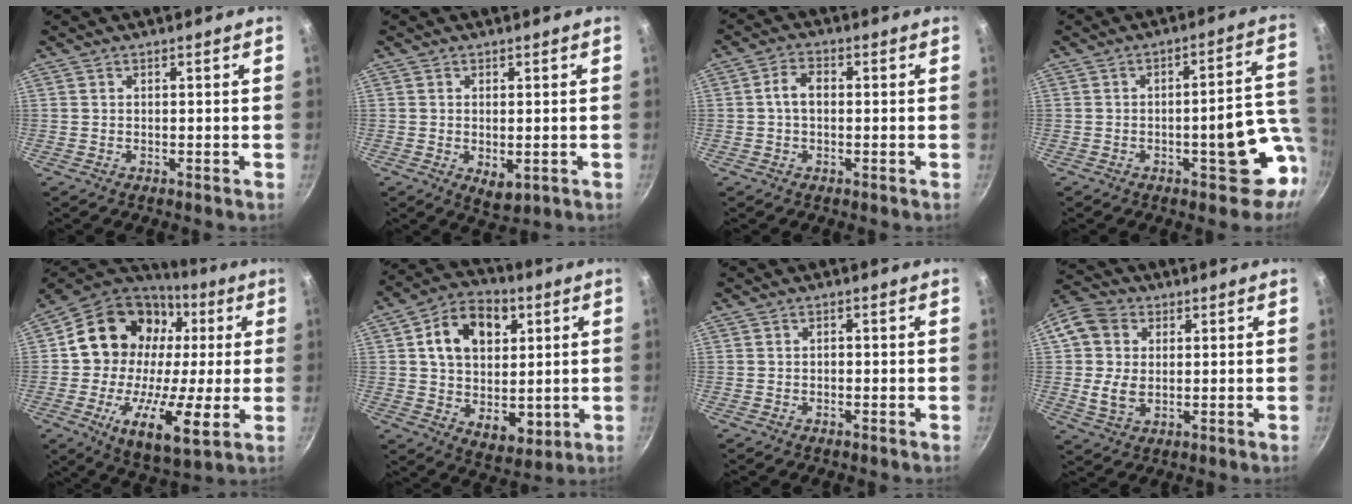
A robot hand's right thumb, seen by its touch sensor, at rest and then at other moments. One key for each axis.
{"total": 4.1, "fx": -0.7, "fy": 2.3, "fz": 3.4, "tx": -0.049, "ty": -0.015, "tz": -0.004}
{"total": 4.2, "fx": 0.1, "fy": 2.7, "fz": 3.1, "tx": -0.055, "ty": 0.014, "tz": -0.005}
{"total": 13.6, "fx": -3.7, "fy": 5.4, "fz": 11.9, "tx": -0.086, "ty": 0.030, "tz": -0.041}
{"total": 24.6, "fx": 0.9, "fy": 17.0, "fz": 17.7, "tx": -0.265, "ty": 0.015, "tz": 0.005}
{"total": 18.2, "fx": 4.4, "fy": 13.6, "fz": 11.2, "tx": -0.141, "ty": -0.009, "tz": 0.078}
{"total": 0.7, "fx": -0.1, "fy": 0.5, "fz": 0.4, "tx": -0.007, "ty": 0.005, "tz": -0.002}
{"total": 10.7, "fx": 1.4, "fy": 8.3, "fz": 6.5, "tx": -0.111, "ty": 0.004, "tz": 0.019}